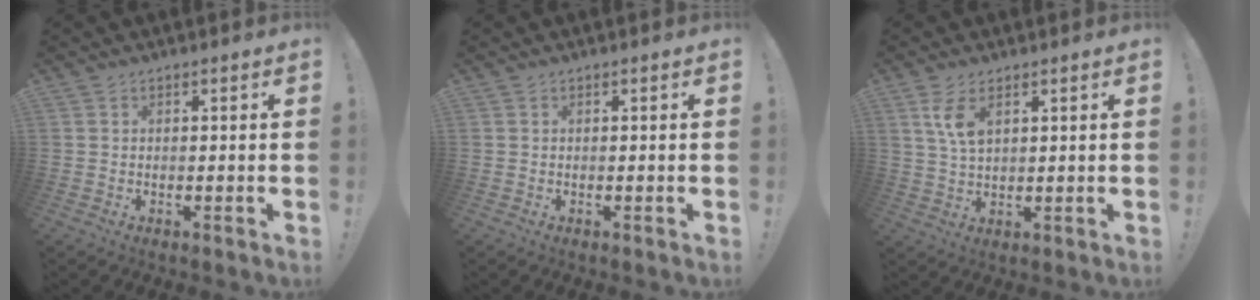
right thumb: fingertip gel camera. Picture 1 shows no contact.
{"total": 0.0}
{"total": 6.6, "force": [3.1, 2.9, 5.0], "torque": [-0.096, -0.014, 0.053]}